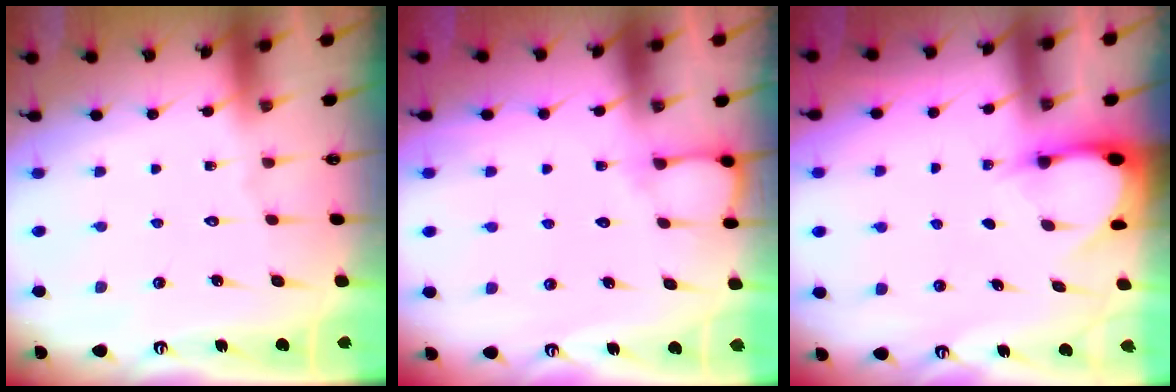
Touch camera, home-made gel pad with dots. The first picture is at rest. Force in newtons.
{"total": 4.6, "press": 4.5, "slide": 0.5}
{"total": 3.1, "press": 3.1, "slide": 0.3}